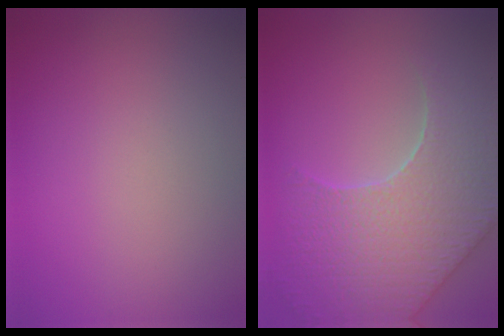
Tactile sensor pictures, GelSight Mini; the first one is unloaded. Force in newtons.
{"total": 7.8, "press": 6.2, "slide": 4.8}